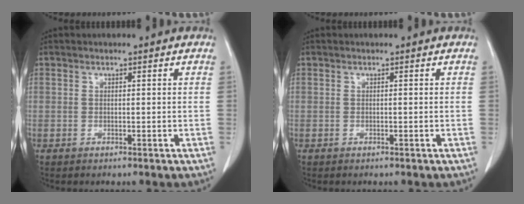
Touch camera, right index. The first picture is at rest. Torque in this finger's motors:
{"motor_torque": [0.05, -0.03, 0.00, 0.01]}